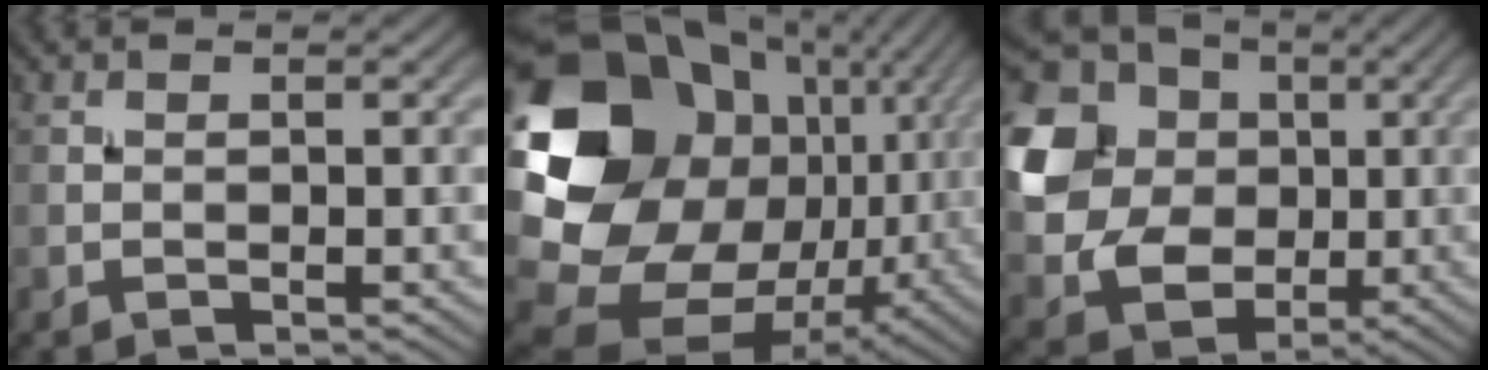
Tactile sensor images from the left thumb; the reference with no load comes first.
{"total": 20.9, "force": [2.5, 16.3, 12.8], "torque": [-0.294, -0.019, 0.081]}
{"total": 14.2, "force": [2.2, 11.9, 7.5], "torque": [-0.207, 0.004, 0.034]}